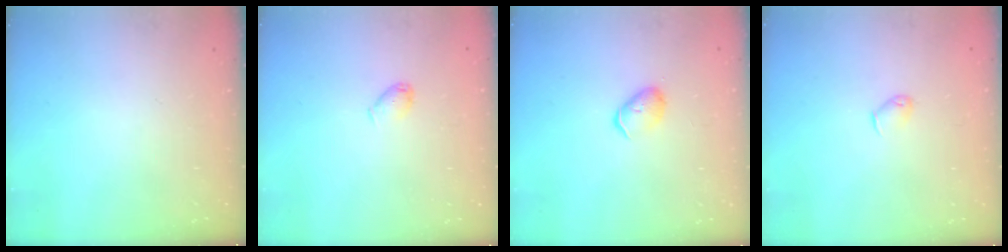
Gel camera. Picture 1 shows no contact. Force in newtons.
{"total": 3.4, "press": 3.4, "slide": 0.6}
{"total": 4.5, "press": 4.4, "slide": 0.6}
{"total": 4.0, "press": 3.9, "slide": 0.8}